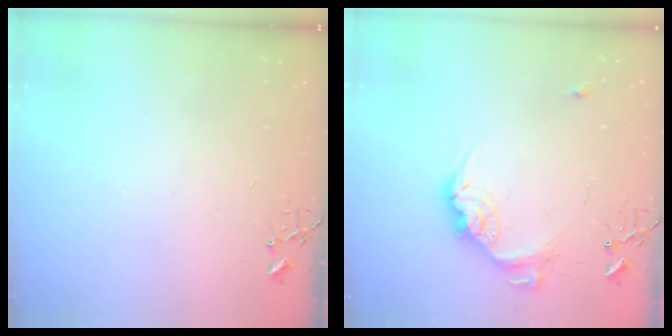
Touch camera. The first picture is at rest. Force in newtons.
{"total": 15.4, "press": 15.4, "slide": 1.0}